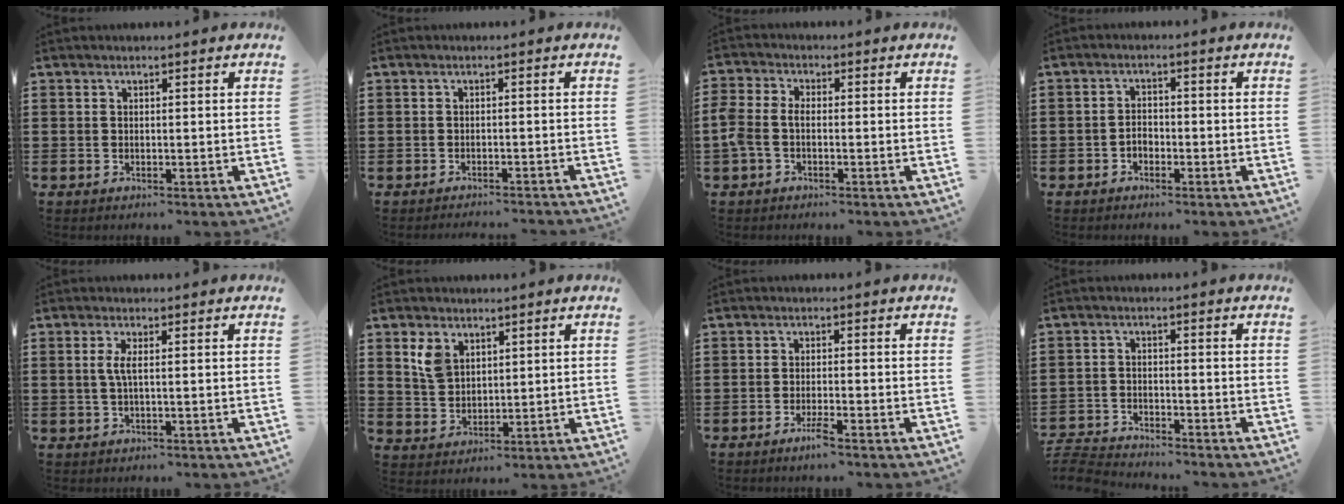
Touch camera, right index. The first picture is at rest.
{"total": 1.4, "force": [-1.4, -0.1, -0.1], "torque": [-0.002, 0.001, -0.029]}
{"total": 2.9, "force": [-1.1, 1.7, 2.0], "torque": [-0.059, -0.004, -0.028]}
{"total": 1.9, "force": [-0.9, 1.3, 1.0], "torque": [-0.022, 0.003, -0.019]}
{"total": 2.5, "force": [0.1, 0.4, 2.5], "torque": [-0.055, -0.004, -0.003]}
{"total": 4.7, "force": [2.5, 3.2, 2.2], "torque": [-0.055, 0.012, 0.048]}
{"total": 2.7, "force": [-1.8, 0.1, 2.0], "torque": [-0.040, -0.006, -0.033]}
{"total": 4.0, "force": [-4.0, 0.3, 0.3], "torque": [-0.025, -0.007, -0.088]}